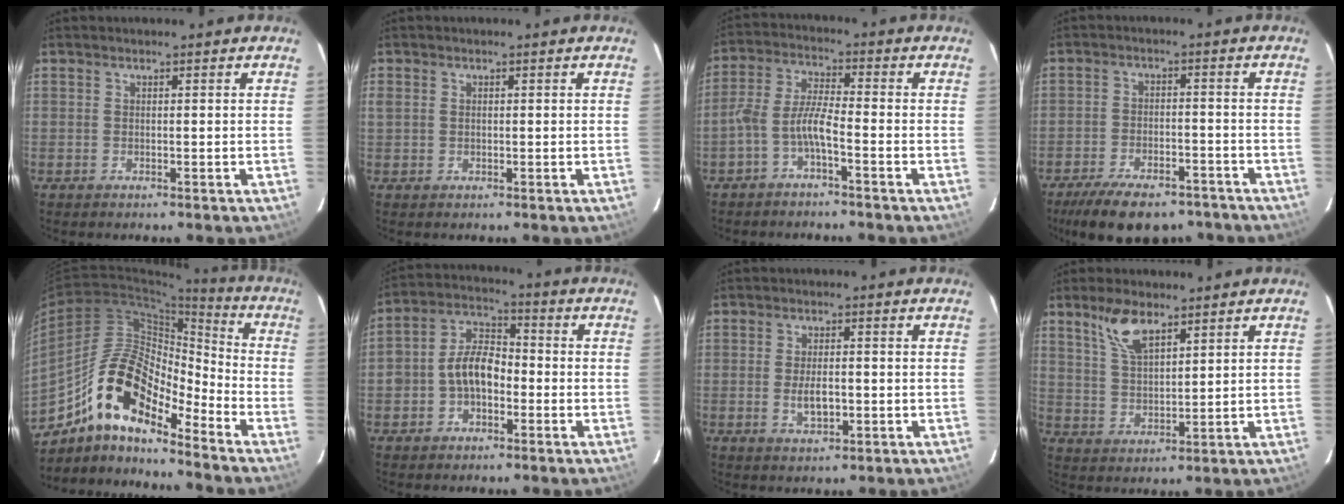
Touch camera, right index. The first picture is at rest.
{"total": 1.7, "force": [0.3, 1.3, 1.0], "torque": [-0.018, 0.000, 0.005]}
{"total": 5.5, "force": [-2.8, 1.0, 4.6], "torque": [-0.109, 0.015, -0.055]}
{"total": 16.3, "force": [-12.6, 6.6, 8.0], "torque": [-0.166, -0.013, -0.180]}
{"total": 15.8, "force": [-11.2, 5.2, 9.9], "torque": [-0.169, 0.014, -0.218]}
{"total": 8.6, "force": [-2.2, 5.8, 6.0], "torque": [-0.116, 0.028, -0.038]}
{"total": 4.7, "force": [-0.8, 2.1, 4.1], "torque": [-0.079, -0.004, -0.010]}
{"total": 7.5, "force": [5.0, 2.9, 4.8], "torque": [-0.092, 0.009, 0.103]}